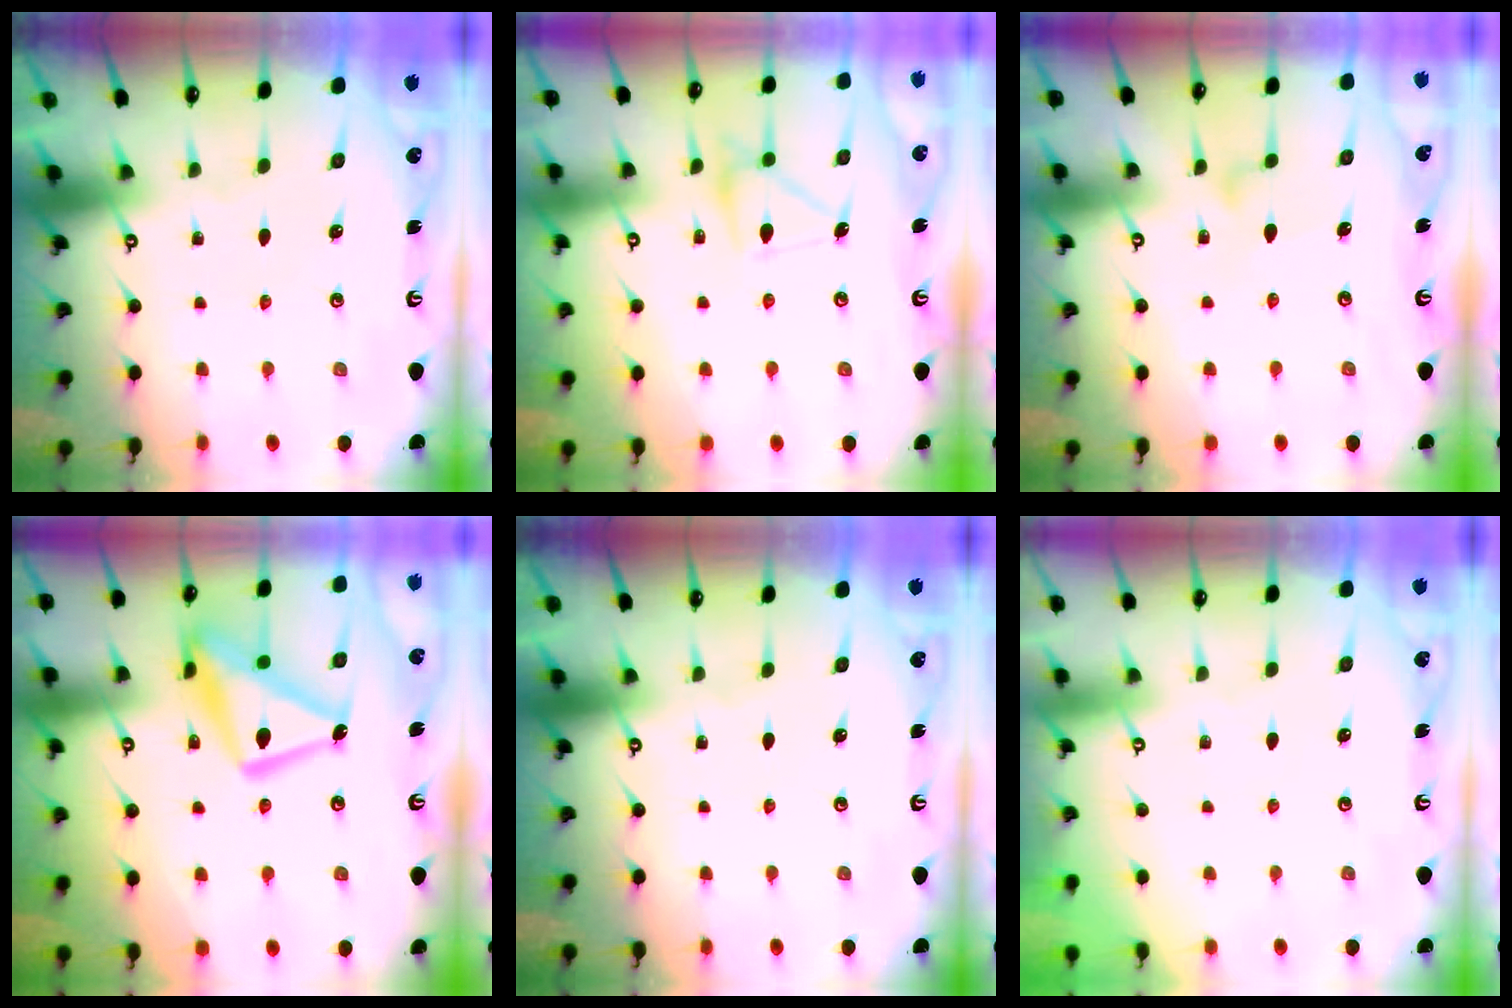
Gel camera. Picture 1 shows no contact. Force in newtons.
{"total": 13.6, "press": 13.6, "slide": 0.7}
{"total": 9.6, "press": 9.6, "slide": 0.5}
{"total": 15.7, "press": 15.7, "slide": 1.3}
{"total": 0.0}
{"total": 3.8, "press": 3.8, "slide": 0.1}